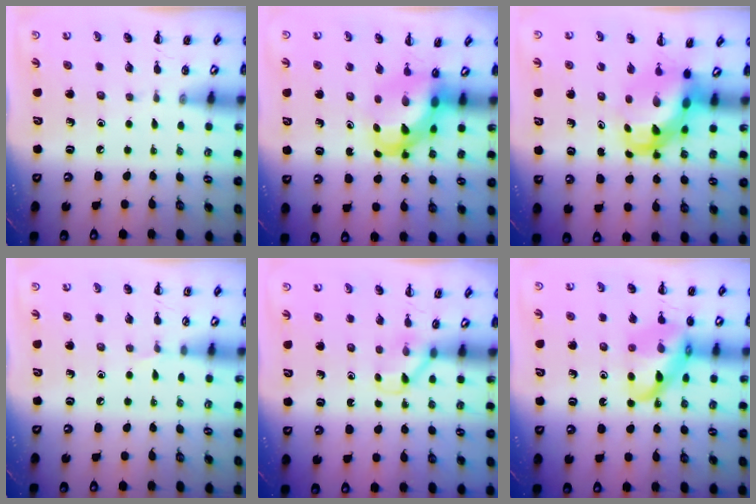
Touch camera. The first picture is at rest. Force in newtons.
{"total": 4.7, "press": 4.7, "slide": 0.9}
{"total": 6.3, "press": 6.2, "slide": 1.1}
{"total": 3.0, "press": 2.8, "slide": 1.1}
{"total": 2.8, "press": 2.6, "slide": 0.9}
{"total": 16.6, "press": 16.3, "slide": 3.1}